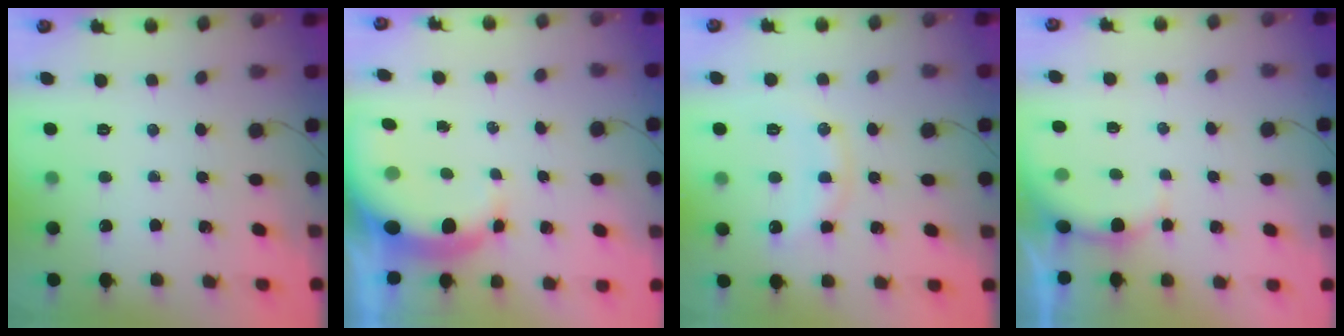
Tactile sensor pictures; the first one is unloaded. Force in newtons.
{"total": 8.8, "press": 8.7, "slide": 1.6}
{"total": 11.4, "press": 11.4, "slide": 0.8}
{"total": 4.9, "press": 4.9, "slide": 0.7}